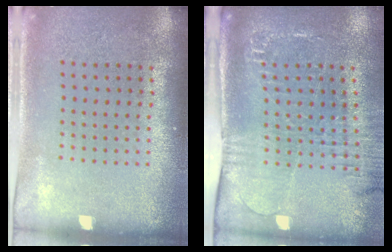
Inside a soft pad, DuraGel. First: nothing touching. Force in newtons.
{"total": 1.9, "press": 1.8, "slide": 0.8}